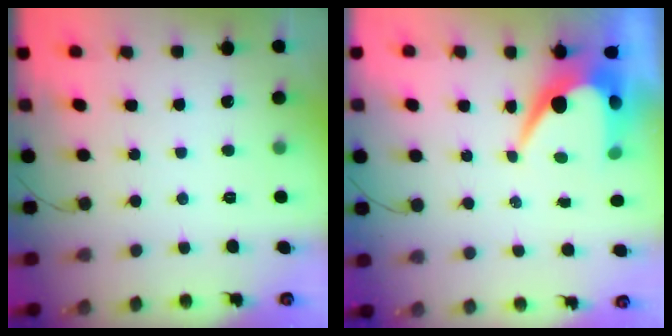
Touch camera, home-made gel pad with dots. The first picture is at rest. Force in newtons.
{"total": 9.3, "press": 9.3, "slide": 0.6}